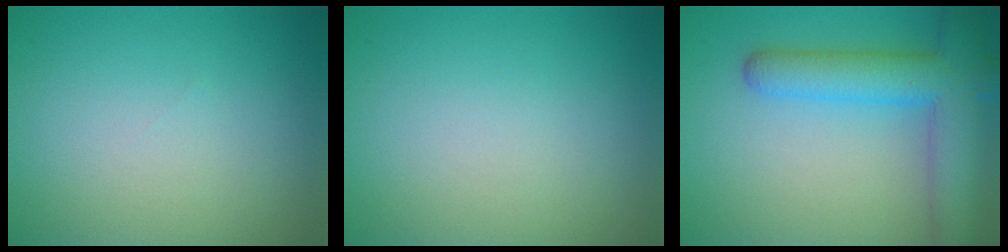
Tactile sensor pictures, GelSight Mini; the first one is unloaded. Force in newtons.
{"total": 0.0}
{"total": 6.8, "press": 6.8, "slide": 0.4}